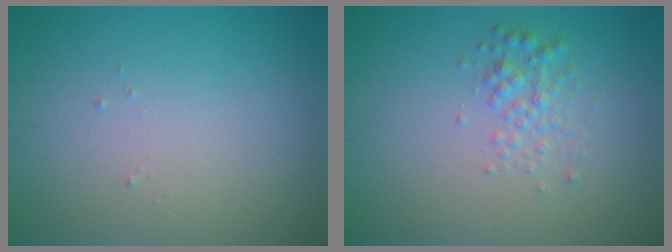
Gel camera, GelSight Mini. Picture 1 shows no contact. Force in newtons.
{"total": 1.9, "press": 1.9, "slide": 0.0}